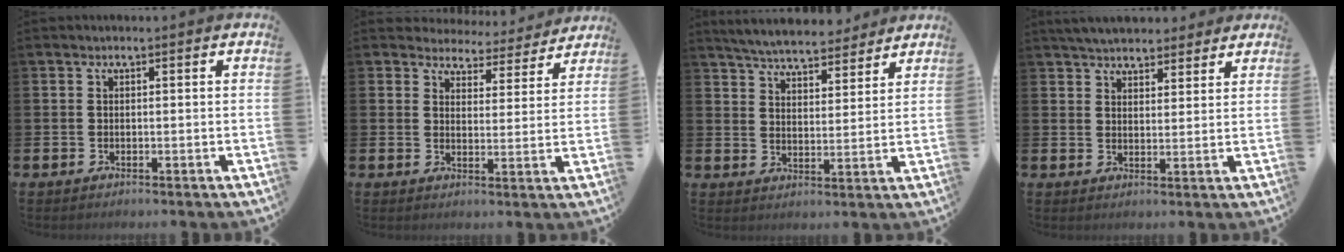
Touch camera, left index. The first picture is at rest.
{"total": 4.2, "force": [4.0, 1.3, -0.1], "torque": [-0.008, -0.041, 0.065]}
{"total": 6.1, "force": [5.9, 1.0, 1.1], "torque": [-0.037, -0.033, 0.103]}
{"total": 5.0, "force": [4.7, 1.4, 0.4], "torque": [-0.022, -0.019, 0.086]}